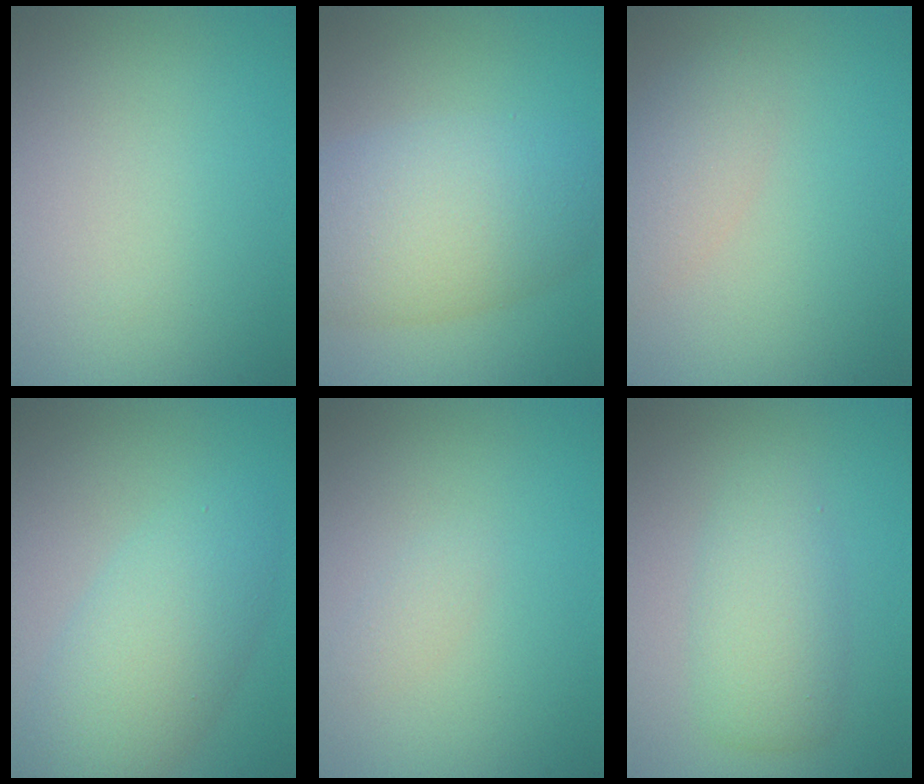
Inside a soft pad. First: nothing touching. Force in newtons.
{"total": 7.9, "press": 7.9, "slide": 0.2}
{"total": 2.8, "press": 2.8, "slide": 0.1}
{"total": 5.6, "press": 5.5, "slide": 0.1}
{"total": 0.8, "press": 0.8, "slide": 0.0}
{"total": 3.7, "press": 3.7, "slide": 0.1}